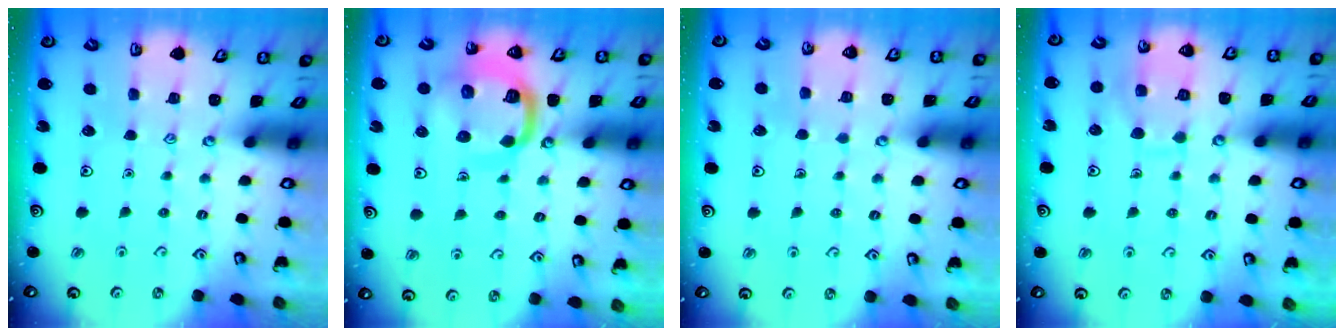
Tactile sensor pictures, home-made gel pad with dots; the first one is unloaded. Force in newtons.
{"total": 13.4, "press": 13.4, "slide": 1.5}
{"total": 3.5, "press": 3.5, "slide": 0.3}
{"total": 9.5, "press": 9.5, "slide": 0.8}